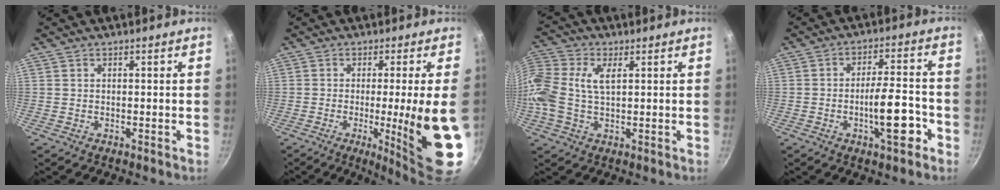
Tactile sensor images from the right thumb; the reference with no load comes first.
{"total": 15.0, "force": [-2.8, 0.6, 14.7], "torque": [-0.207, -0.013, -0.030]}
{"total": 13.4, "force": [2.3, 8.1, 10.4], "torque": [-0.230, 0.022, 0.031]}
{"total": 10.1, "force": [-3.7, 3.2, 8.8], "torque": [-0.119, 0.029, -0.058]}